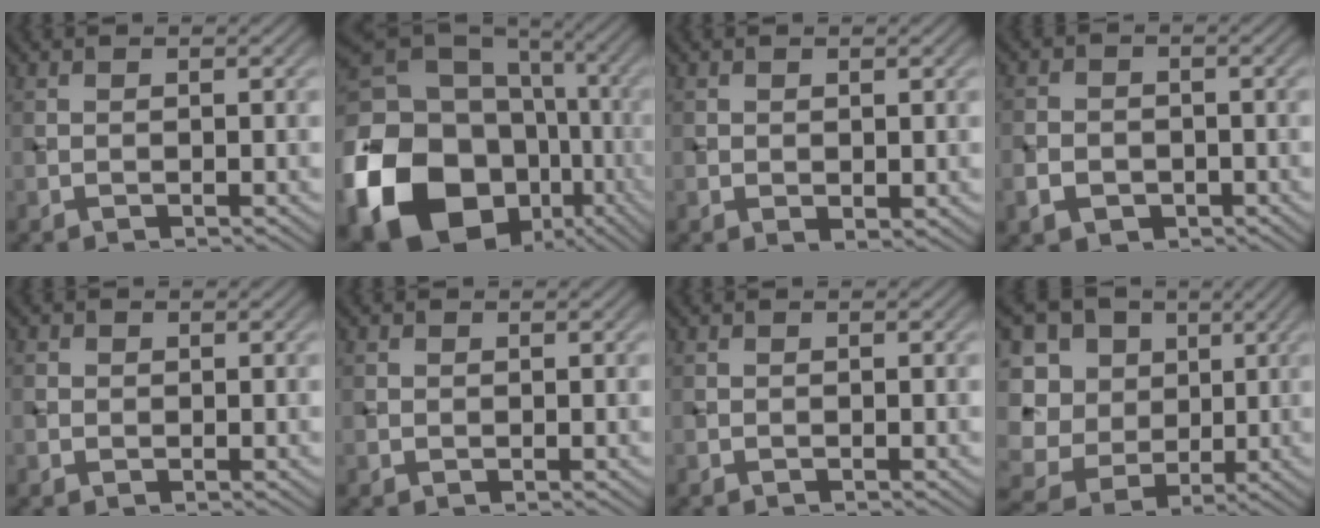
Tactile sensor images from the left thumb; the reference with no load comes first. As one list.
[{"total": 24.3, "force": [-7.8, 19.7, 12.0], "torque": [-0.288, -0.058, -0.155]}, {"total": 1.2, "force": [0.2, 0.9, 0.8], "torque": [-0.015, -0.006, 0.008]}, {"total": 3.9, "force": [-1.7, 3.0, 1.8], "torque": [-0.041, -0.008, -0.037]}, {"total": 1.2, "force": [0.2, 1.1, 0.3], "torque": [-0.006, -0.003, 0.001]}, {"total": 0.8, "force": [0.3, 0.7, 0.2], "torque": [-0.003, -0.003, 0.006]}, {"total": 0.0}, {"total": 15.4, "force": [2.5, 13.4, 7.1], "torque": [-0.255, 0.017, 0.060]}]